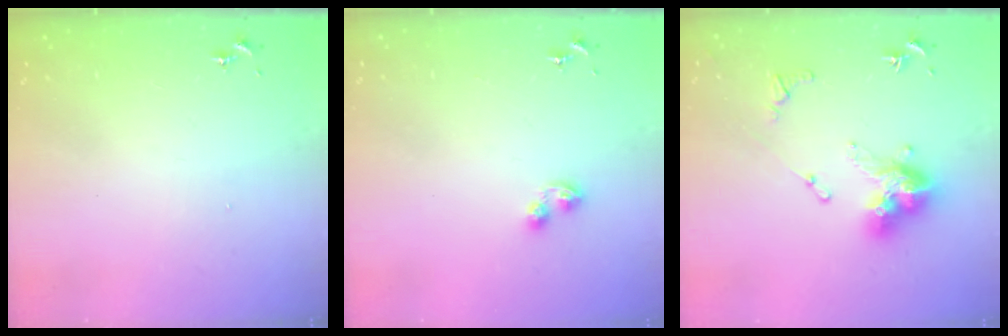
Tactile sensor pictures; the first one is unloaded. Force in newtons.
{"total": 5.5, "press": 5.5, "slide": 0.3}
{"total": 13.6, "press": 13.5, "slide": 1.2}